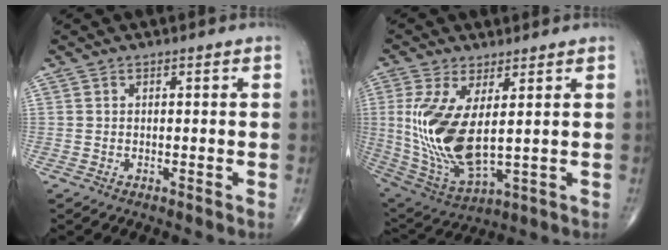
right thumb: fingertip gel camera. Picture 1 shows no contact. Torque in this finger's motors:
{"motor_torque": [-0.50, 1.17, 1.45, 0.88, 0.53]}